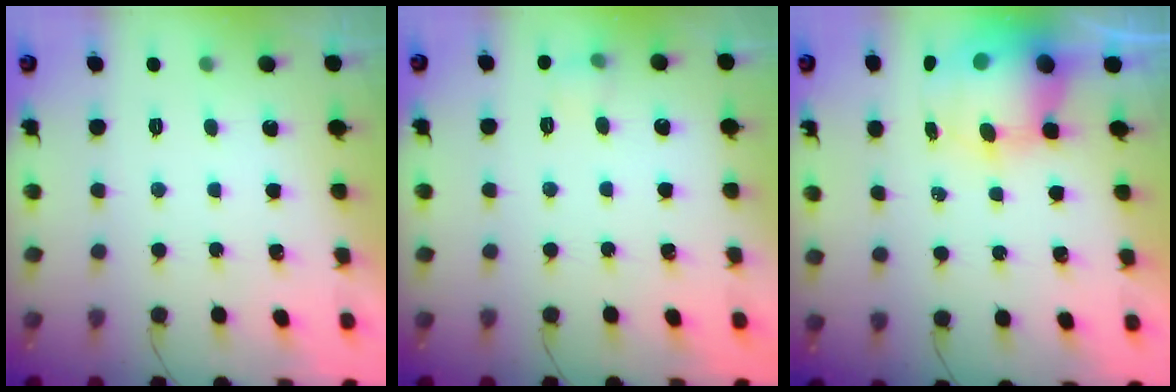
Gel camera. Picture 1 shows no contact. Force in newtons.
{"total": 5.4, "press": 5.2, "slide": 1.5}
{"total": 11.7, "press": 11.4, "slide": 2.9}